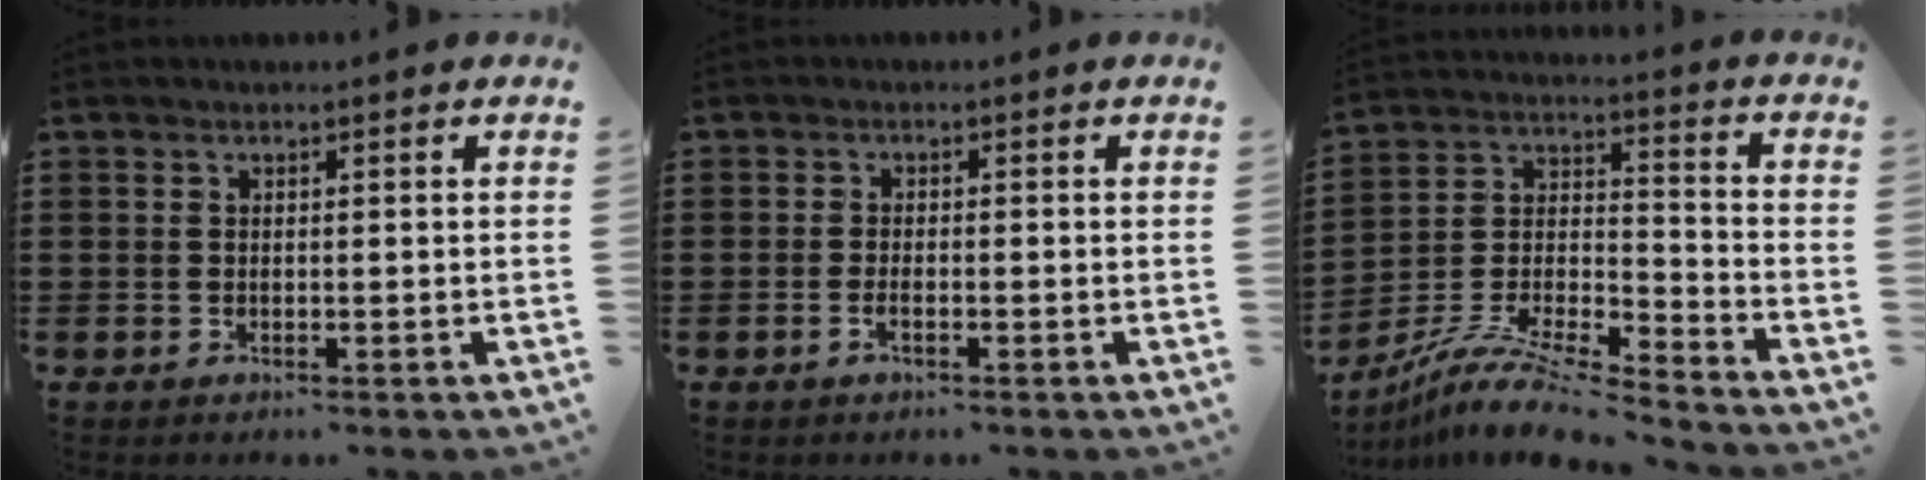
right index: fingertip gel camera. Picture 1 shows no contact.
{"total": 1.3, "force": [-0.7, 0.2, 1.2], "torque": [-0.023, -0.005, -0.010]}
{"total": 10.0, "force": [-9.1, 0.7, 4.1], "torque": [-0.081, 0.006, -0.183]}